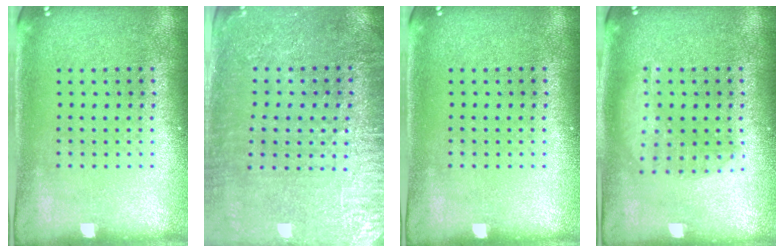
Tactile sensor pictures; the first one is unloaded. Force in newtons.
{"total": 3.0, "press": 2.8, "slide": 0.9}
{"total": 0.0}
{"total": 1.4, "press": 1.3, "slide": 0.5}